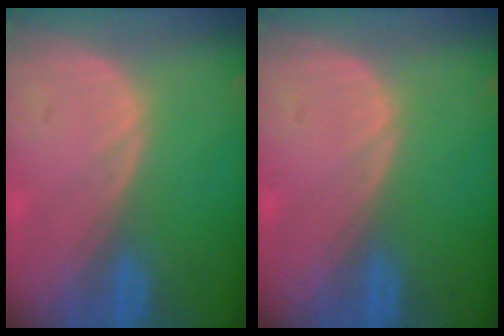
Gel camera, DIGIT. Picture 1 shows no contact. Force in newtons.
{"total": 0.0}